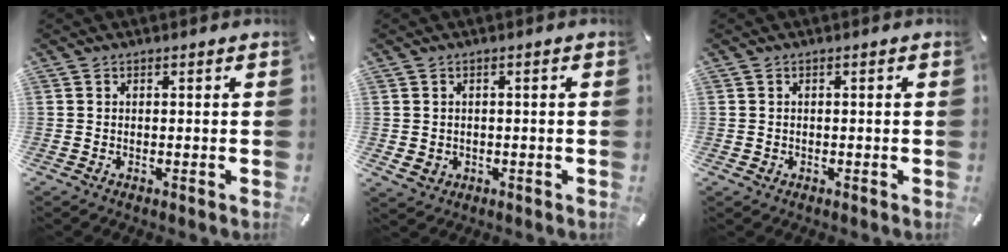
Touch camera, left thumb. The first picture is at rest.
{"total": 2.3, "force": [-0.3, 2.2, 0.6], "torque": [-0.012, 0.003, -0.005]}
{"total": 0.7, "force": [-0.1, 0.7, 0.1], "torque": [-0.002, 0.005, -0.005]}